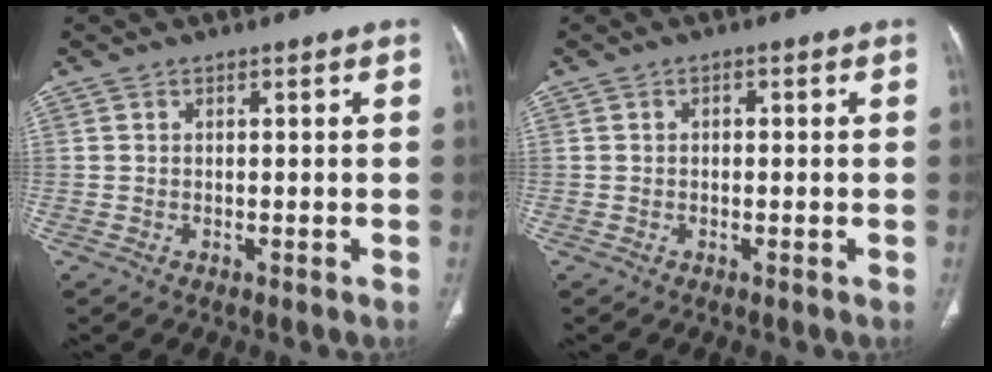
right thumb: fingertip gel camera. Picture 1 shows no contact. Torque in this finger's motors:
{"motor_torque": [-0.66, -0.17, -0.25, -0.10, 0.01]}